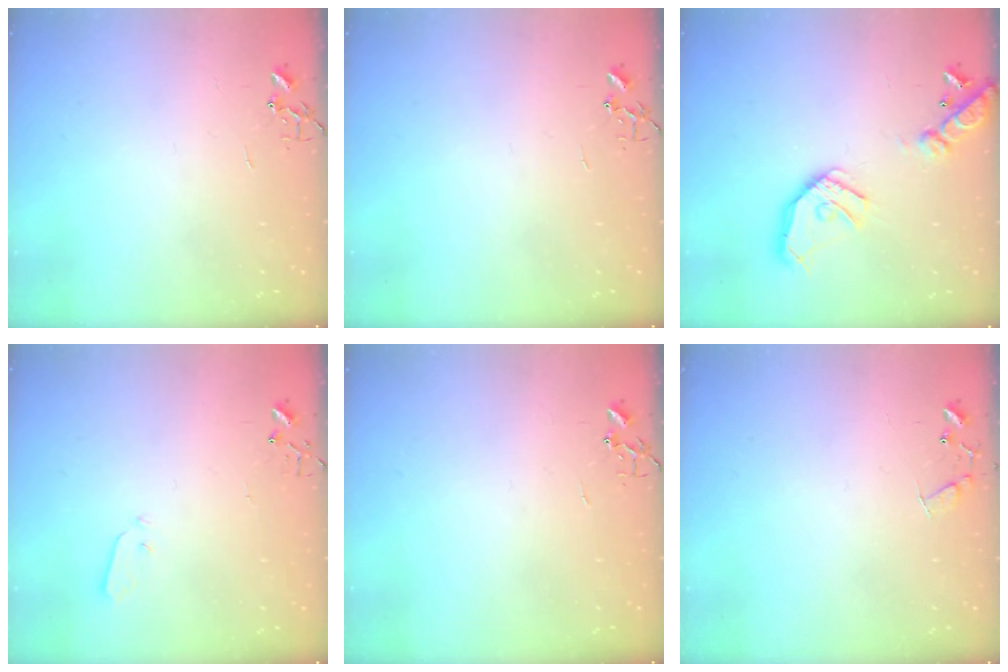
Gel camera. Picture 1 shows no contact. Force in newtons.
{"total": 0.0}
{"total": 17.3, "press": 17.0, "slide": 2.8}
{"total": 3.5, "press": 3.5, "slide": 0.3}
{"total": 0.0}
{"total": 8.1, "press": 8.1, "slide": 0.5}